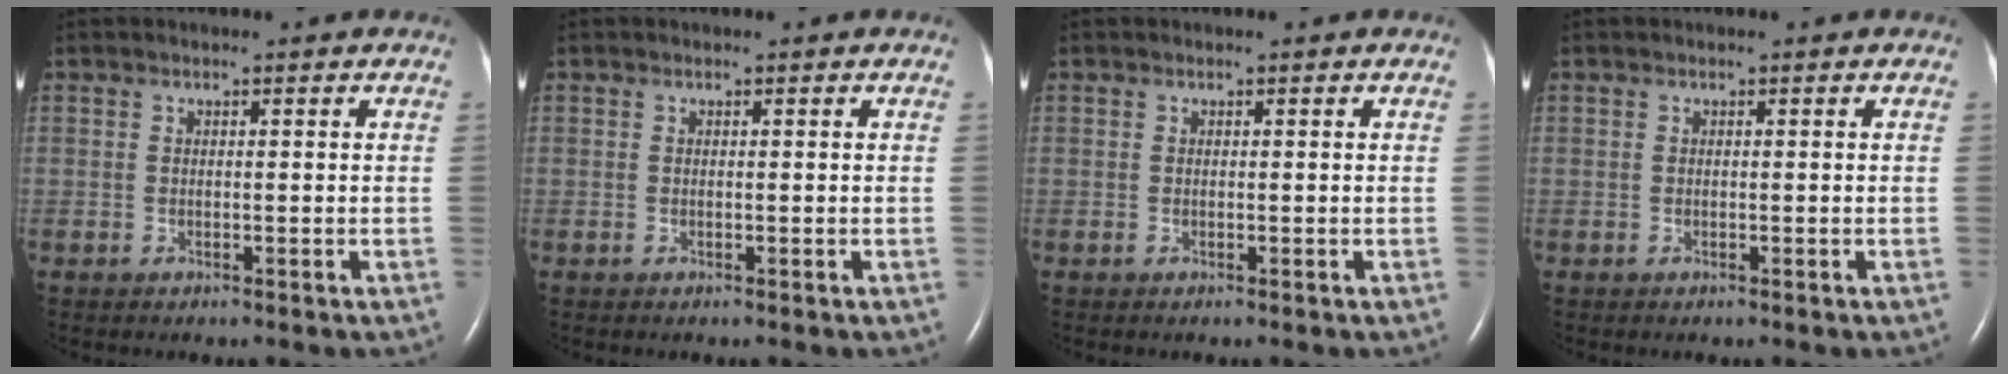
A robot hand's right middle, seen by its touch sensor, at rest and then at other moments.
{"total": 0.0}
{"total": 0.0}
{"total": 0.0}